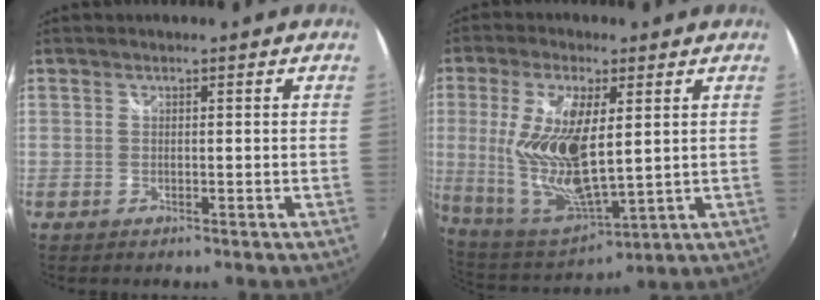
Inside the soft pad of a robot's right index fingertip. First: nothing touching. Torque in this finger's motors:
{"motor_torque": [2.14, 0.00, 1.05, 0.21]}